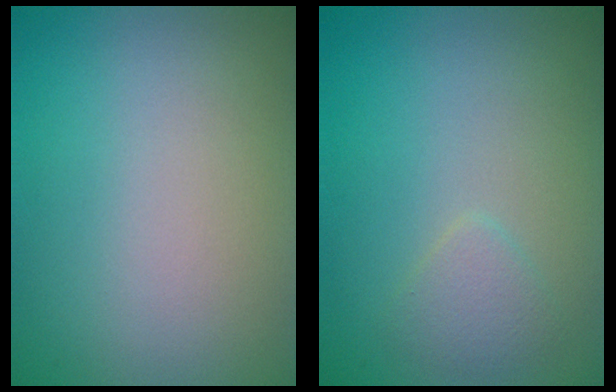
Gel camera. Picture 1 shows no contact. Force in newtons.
{"total": 1.3, "press": 1.3, "slide": 0.1}